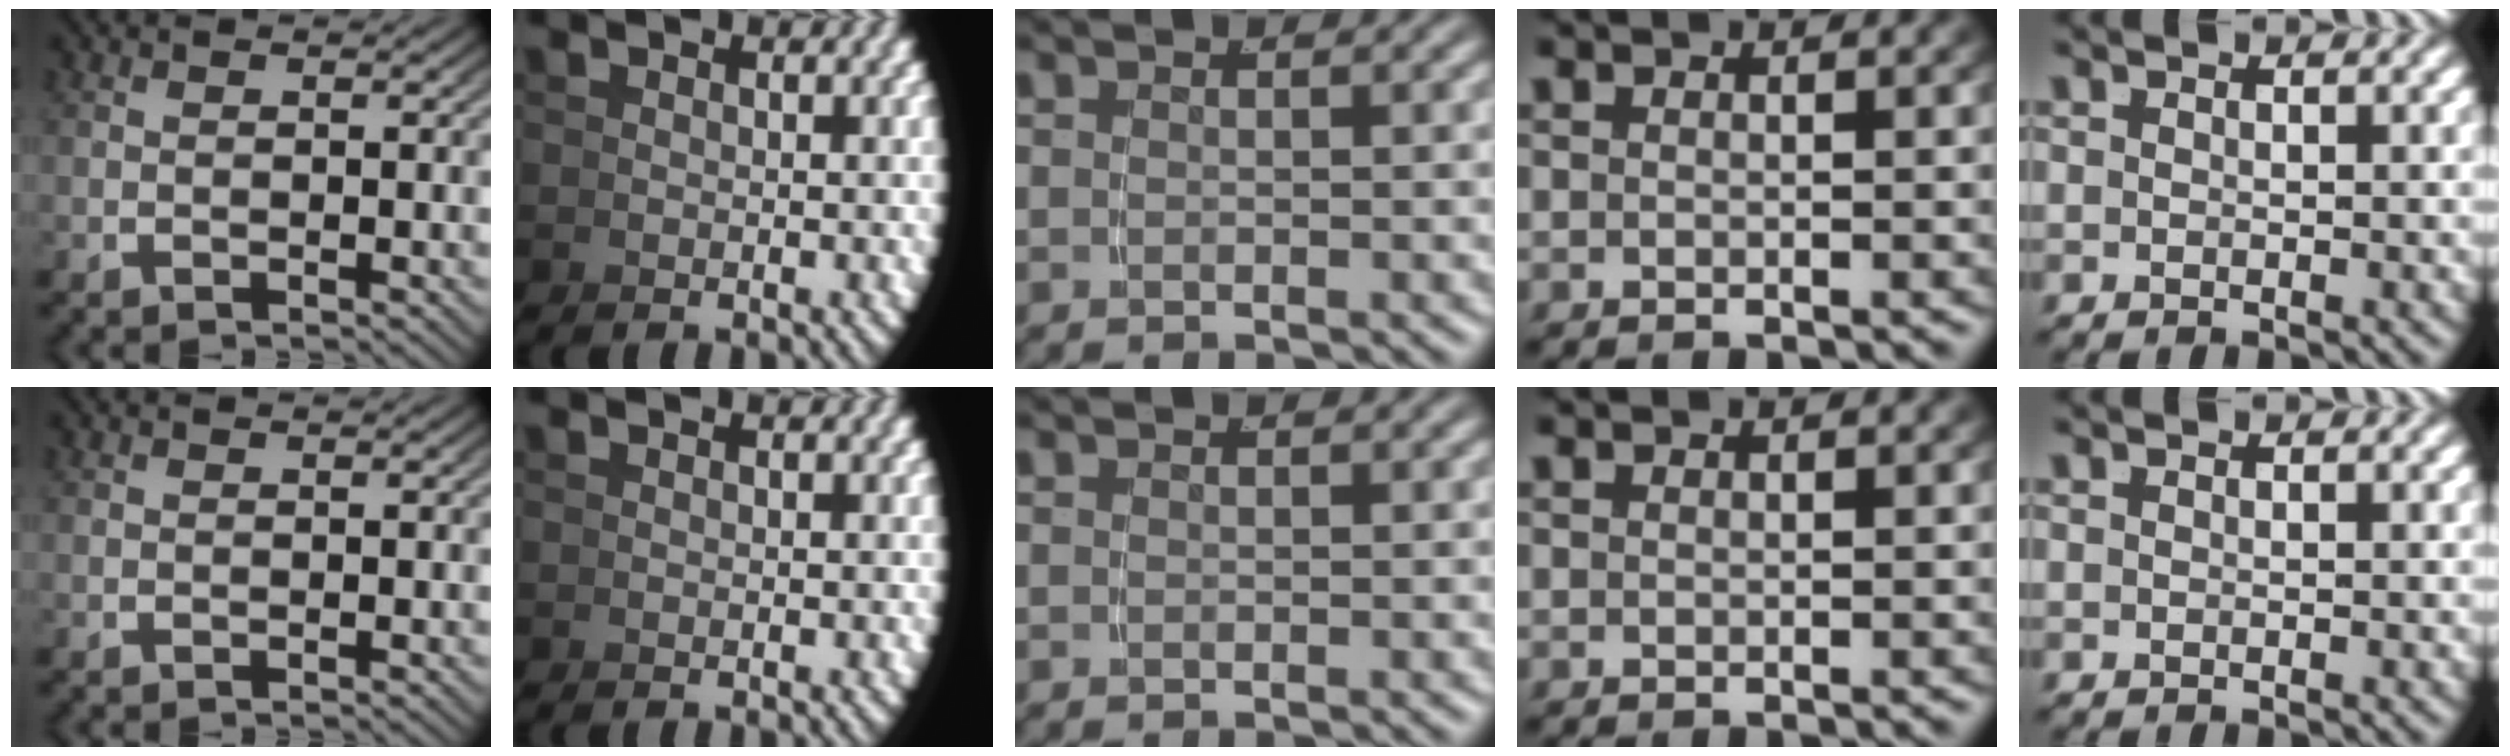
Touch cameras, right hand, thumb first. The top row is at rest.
{}